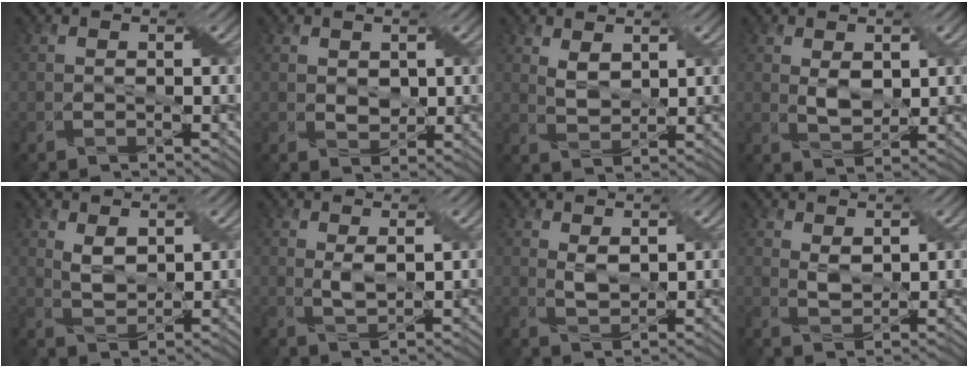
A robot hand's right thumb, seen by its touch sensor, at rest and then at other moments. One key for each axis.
{"total": 2.0, "fx": 0.7, "fy": 1.4, "fz": 1.2, "tx": -0.030, "ty": -0.003, "tz": 0.015}
{"total": 2.8, "fx": 1.5, "fy": 1.5, "fz": 1.8, "tx": -0.046, "ty": -0.006, "tz": 0.033}
{"total": 3.0, "fx": 0.8, "fy": 1.8, "fz": 2.3, "tx": -0.054, "ty": -0.005, "tz": 0.018}
{"total": 3.1, "fx": 1.4, "fy": 1.6, "fz": 2.2, "tx": -0.054, "ty": -0.006, "tz": 0.033}
{"total": 2.1, "fx": 0.7, "fy": 0.6, "fz": 1.9, "tx": -0.046, "ty": -0.004, "tz": 0.017}
{"total": 2.3, "fx": 1.0, "fy": 1.0, "fz": 1.8, "tx": -0.045, "ty": -0.003, "tz": 0.023}
{"total": 2.4, "fx": 1.4, "fy": 1.1, "fz": 1.6, "tx": -0.040, "ty": -0.005, "tz": 0.030}